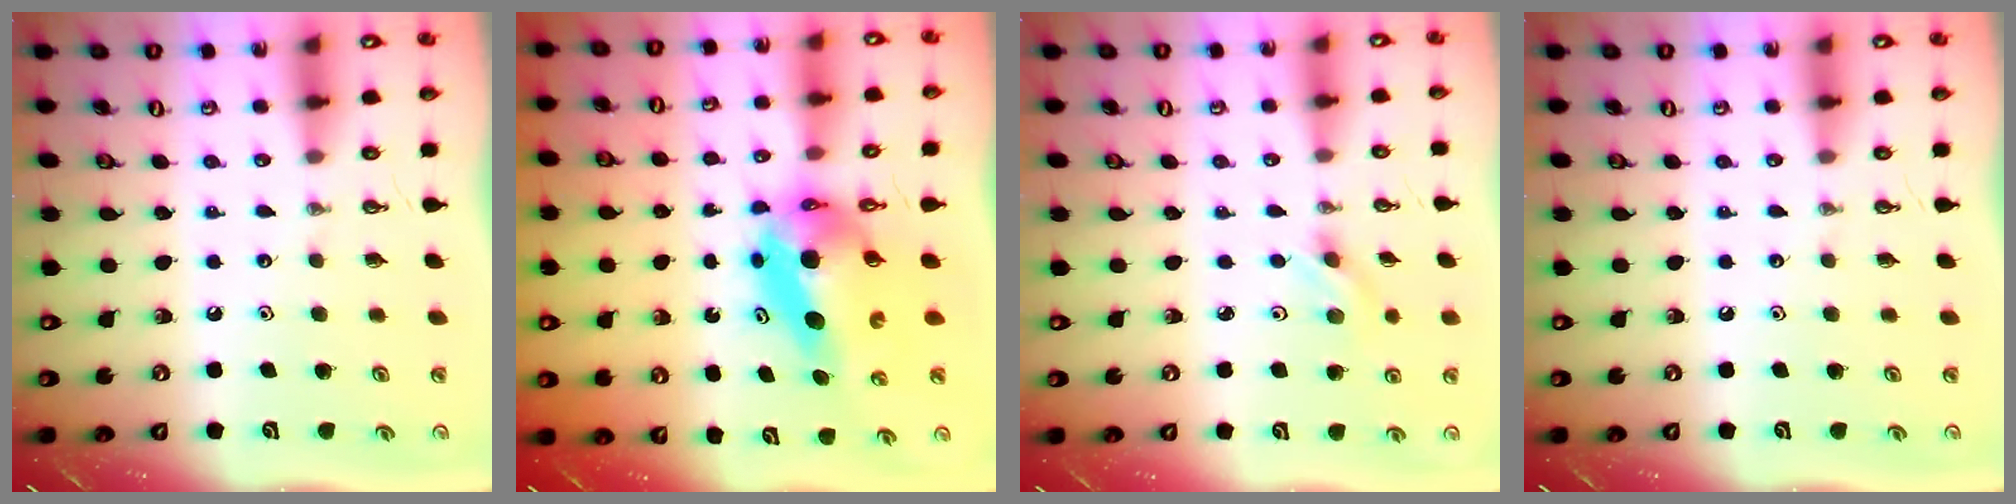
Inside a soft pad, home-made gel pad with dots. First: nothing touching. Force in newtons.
{"total": 7.2, "press": 7.2, "slide": 0.3}
{"total": 3.3, "press": 3.0, "slide": 1.4}
{"total": 0.0}